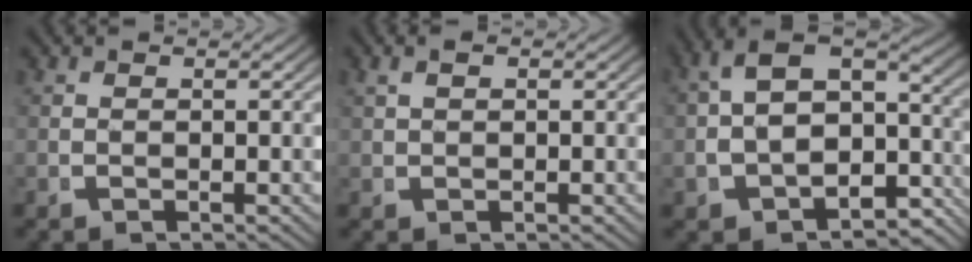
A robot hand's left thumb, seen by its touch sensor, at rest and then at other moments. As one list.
[{"total": 1.4, "force": [0.9, 0.6, 0.9], "torque": [-0.018, 0.005, 0.019]}, {"total": 9.2, "force": [-1.0, 6.4, 6.5], "torque": [-0.120, -0.018, -0.008]}]